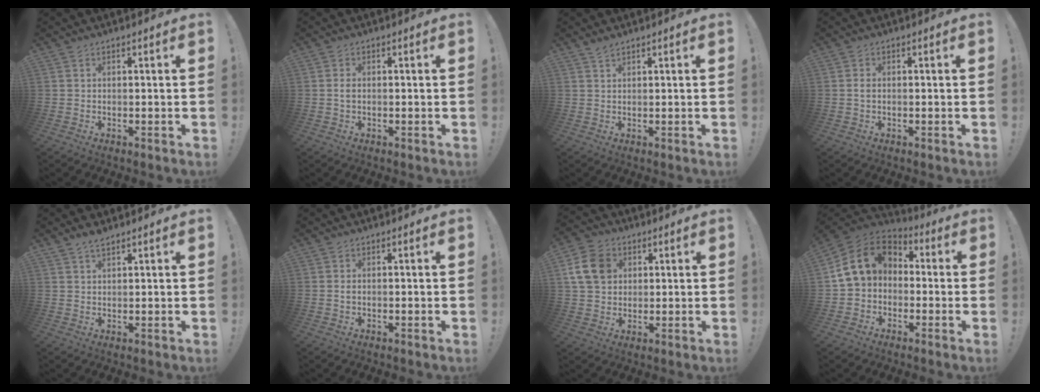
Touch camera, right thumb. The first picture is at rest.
{"total": 1.4, "force": [-0.2, 0.8, 1.1], "torque": [-0.016, 0.002, -0.004]}
{"total": 1.9, "force": [1.7, 0.6, 0.8], "torque": [-0.011, -0.006, 0.030]}
{"total": 1.1, "force": [-0.1, 0.7, 0.9], "torque": [-0.021, 0.005, -0.001]}
{"total": 2.8, "force": [2.3, 0.8, 1.4], "torque": [-0.027, -0.010, 0.041]}
{"total": 0.5, "force": [-0.1, 0.3, 0.4], "torque": [-0.012, 0.004, -0.001]}
{"total": 12.1, "force": [3.7, 9.6, 6.3], "torque": [-0.115, -0.002, 0.076]}
{"total": 12.9, "force": [2.2, 10.1, 7.7], "torque": [-0.146, 0.009, 0.043]}